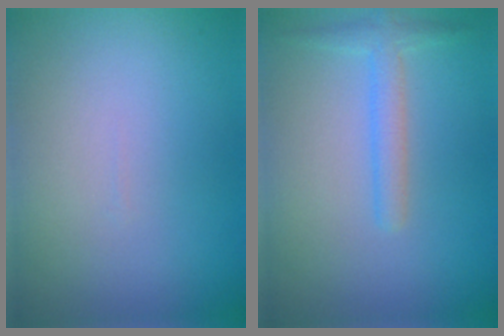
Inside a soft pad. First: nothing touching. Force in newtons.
{"total": 2.0, "press": 2.0, "slide": 0.1}